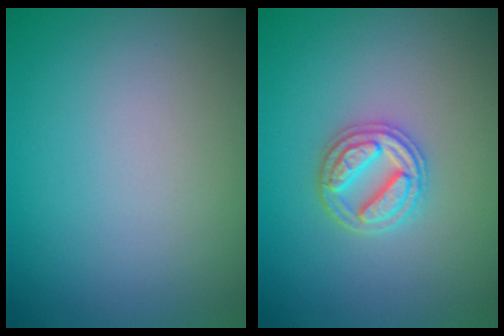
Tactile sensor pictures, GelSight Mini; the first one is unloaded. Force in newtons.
{"total": 3.0, "press": 2.9, "slide": 0.4}